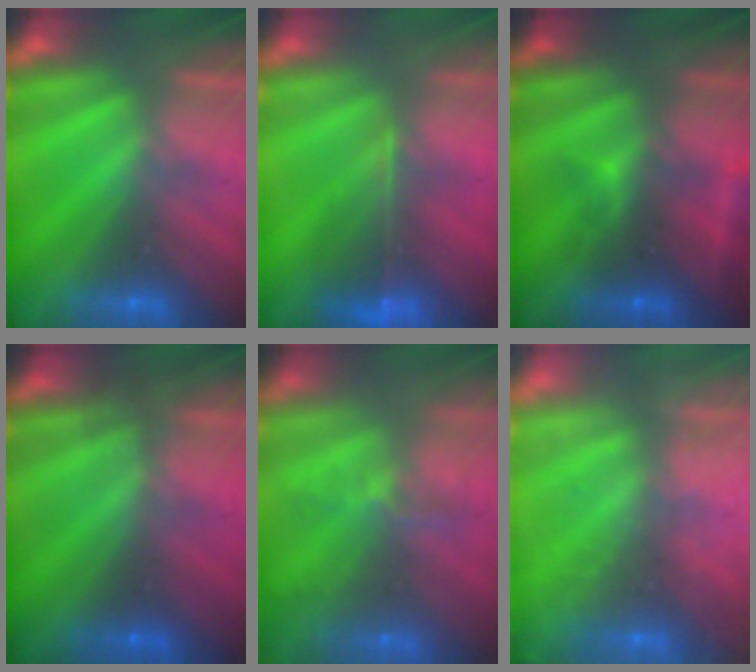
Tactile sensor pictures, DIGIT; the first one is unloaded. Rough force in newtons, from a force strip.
{"total": 5.8}
{"total": 2.5}
{"total": 1.0}
{"total": 7.7}
{"total": 7.9}